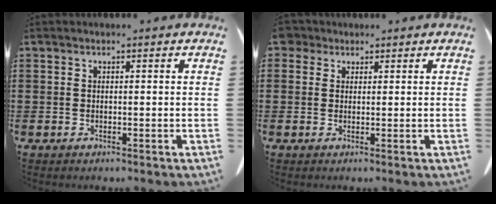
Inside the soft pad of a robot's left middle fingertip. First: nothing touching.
{"total": 2.0, "force": [1.4, 1.4, 0.6], "torque": [-0.019, 0.006, 0.026]}